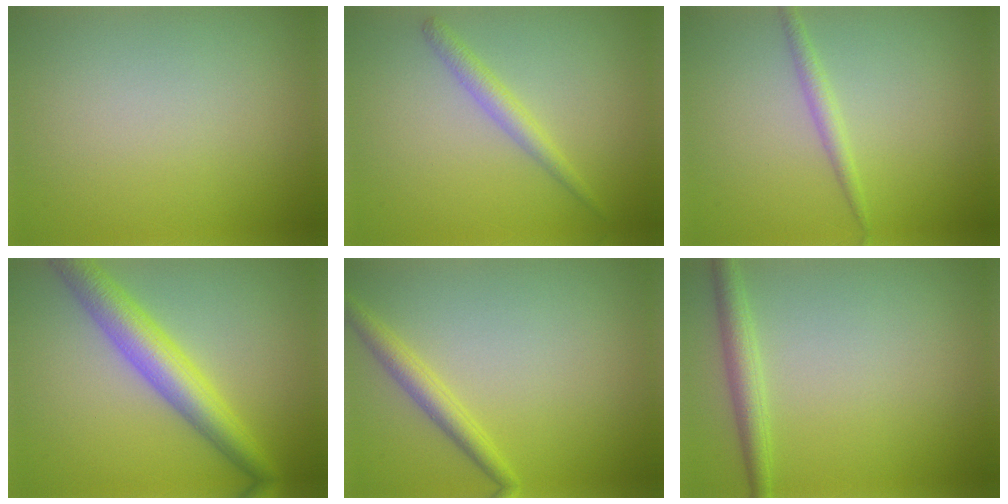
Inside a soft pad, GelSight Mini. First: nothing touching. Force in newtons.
{"total": 1.9, "press": 1.9, "slide": 0.1}
{"total": 1.4, "press": 1.4, "slide": 0.1}
{"total": 5.7, "press": 5.7, "slide": 0.2}
{"total": 2.4, "press": 2.4, "slide": 0.1}
{"total": 2.4, "press": 2.4, "slide": 0.0}